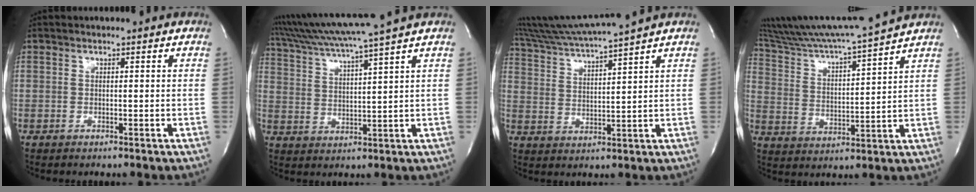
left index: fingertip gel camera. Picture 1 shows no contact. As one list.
[{"total": 12.9, "force": [10.9, -2.4, 6.6], "torque": [-0.121, 0.001, 0.177]}, {"total": 11.3, "force": [10.1, -2.4, 4.6], "torque": [-0.091, -0.002, 0.174]}, {"total": 15.3, "force": [14.1, -2.0, 5.7], "torque": [-0.115, -0.022, 0.226]}]